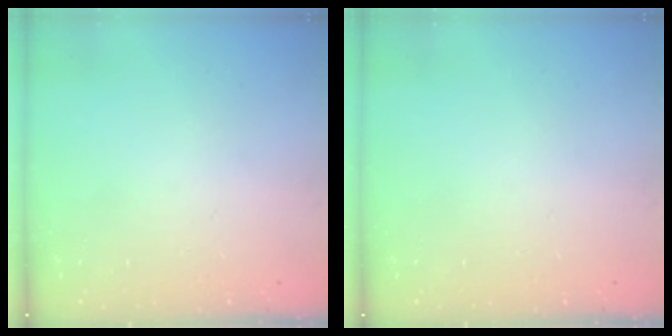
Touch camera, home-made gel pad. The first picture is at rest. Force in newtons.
{"total": 0.0}